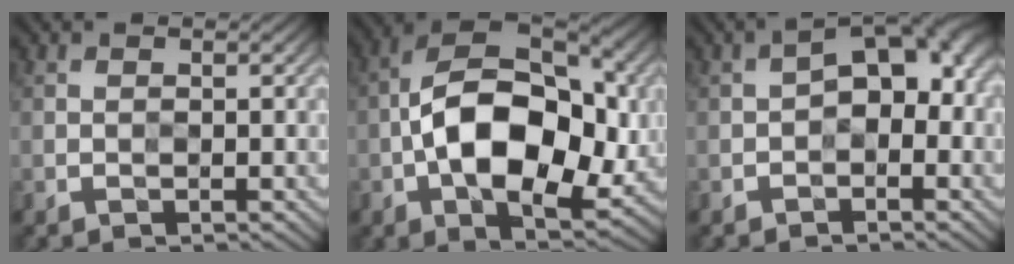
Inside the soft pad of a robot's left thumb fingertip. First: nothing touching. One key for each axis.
{"total": 14.7, "fx": -1.3, "fy": 8.6, "fz": 11.9, "tx": -0.197, "ty": 0.005, "tz": -0.033}
{"total": 6.6, "fx": -0.5, "fy": 3.7, "fz": 5.4, "tx": -0.067, "ty": 0.013, "tz": -0.019}